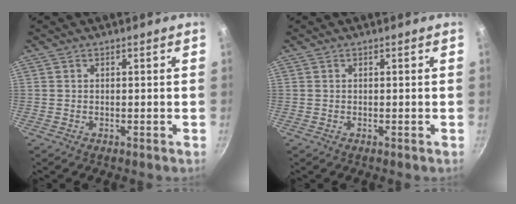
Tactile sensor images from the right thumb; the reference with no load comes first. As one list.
[{"total": 0.0}]